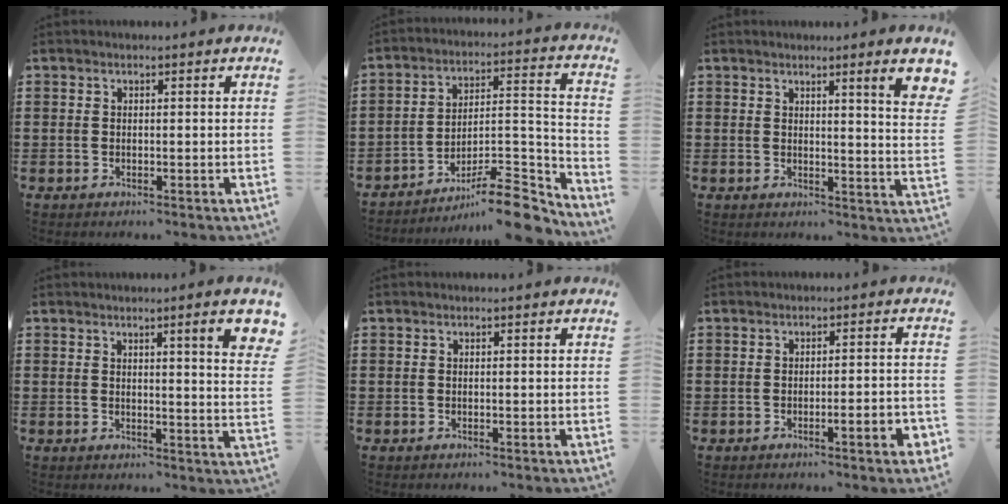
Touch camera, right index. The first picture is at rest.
{"total": 11.3, "force": [-9.2, 2.6, 5.9], "torque": [-0.078, 0.035, -0.173]}
{"total": 4.5, "force": [2.4, -0.3, 3.7], "torque": [-0.064, -0.014, 0.036]}
{"total": 5.7, "force": [2.6, 0.2, 5.1], "torque": [-0.076, -0.008, 0.038]}
{"total": 0.0}
{"total": 3.5, "force": [-1.7, 0.1, 3.1], "torque": [-0.048, -0.006, -0.026]}